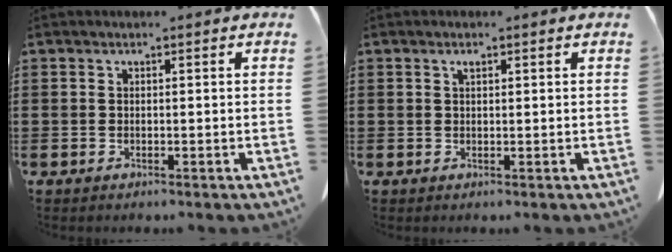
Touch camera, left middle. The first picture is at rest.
{"total": 1.0, "force": [0.5, 0.3, 0.8], "torque": [-0.017, 0.003, 0.008]}